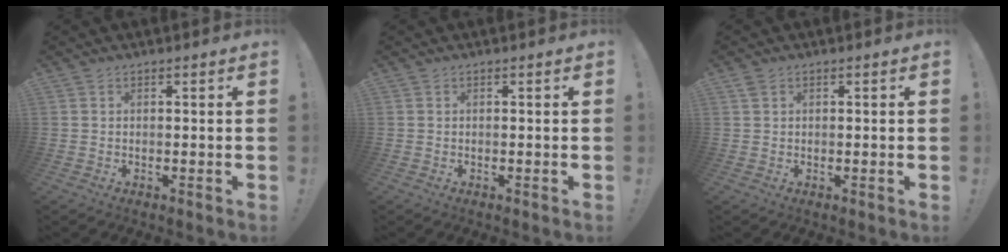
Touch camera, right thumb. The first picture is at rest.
{"total": 0.0}
{"total": 1.4, "force": [0.6, 1.1, 0.7], "torque": [-0.008, 0.001, 0.010]}